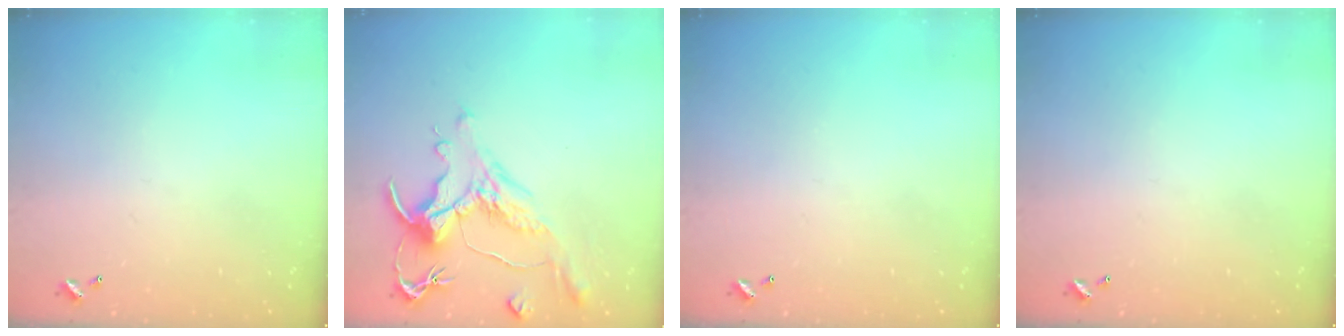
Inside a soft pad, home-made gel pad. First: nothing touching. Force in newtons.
{"total": 1.5, "press": 0.4, "slide": 1.5}
{"total": 0.0}
{"total": 0.0}